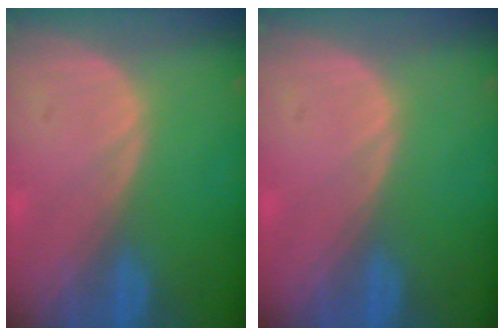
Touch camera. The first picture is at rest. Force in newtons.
{"total": 0.0}